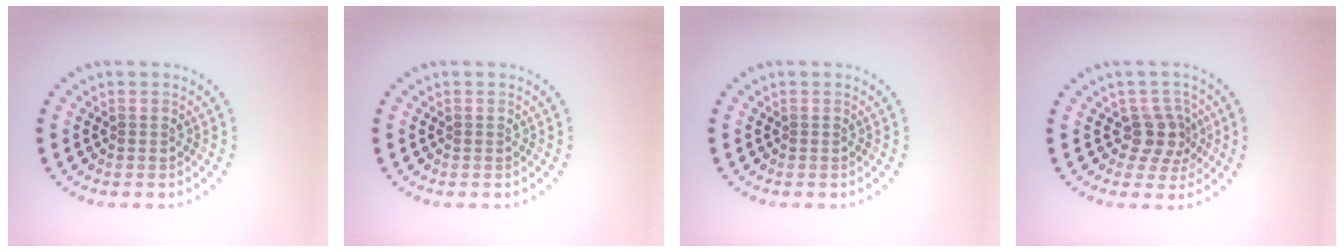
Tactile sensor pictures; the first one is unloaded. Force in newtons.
{"total": 0.0}
{"total": 0.0}
{"total": 2.8, "press": 2.1, "slide": 1.8}